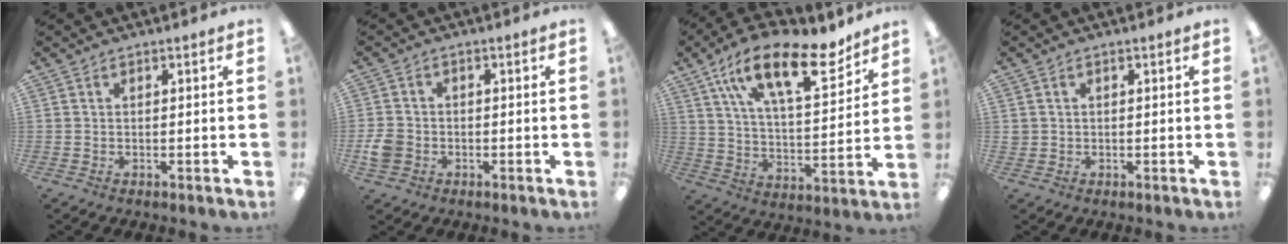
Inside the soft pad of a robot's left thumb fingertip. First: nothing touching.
{"total": 4.6, "force": [-1.6, 3.8, 2.0], "torque": [-0.044, 0.007, -0.030]}
{"total": 21.6, "force": [13.8, 8.6, 14.1], "torque": [-0.223, -0.070, 0.232]}
{"total": 1.2, "force": [0.3, 1.2, 0.1], "torque": [-0.003, 0.004, 0.005]}